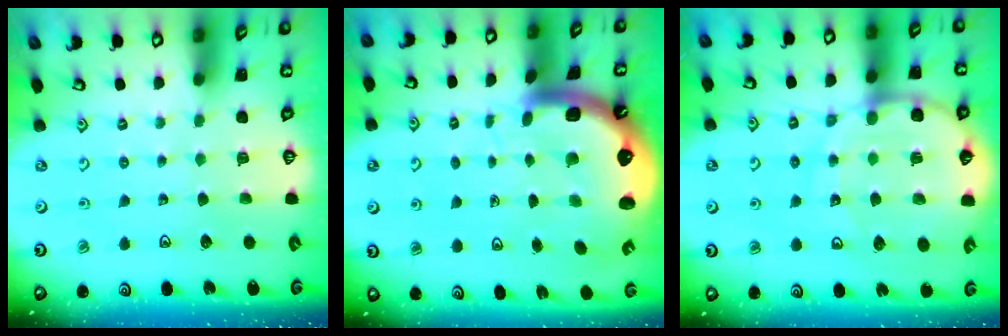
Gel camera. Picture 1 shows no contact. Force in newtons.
{"total": 7.8, "press": 7.6, "slide": 1.7}
{"total": 15.2, "press": 14.9, "slide": 3.1}